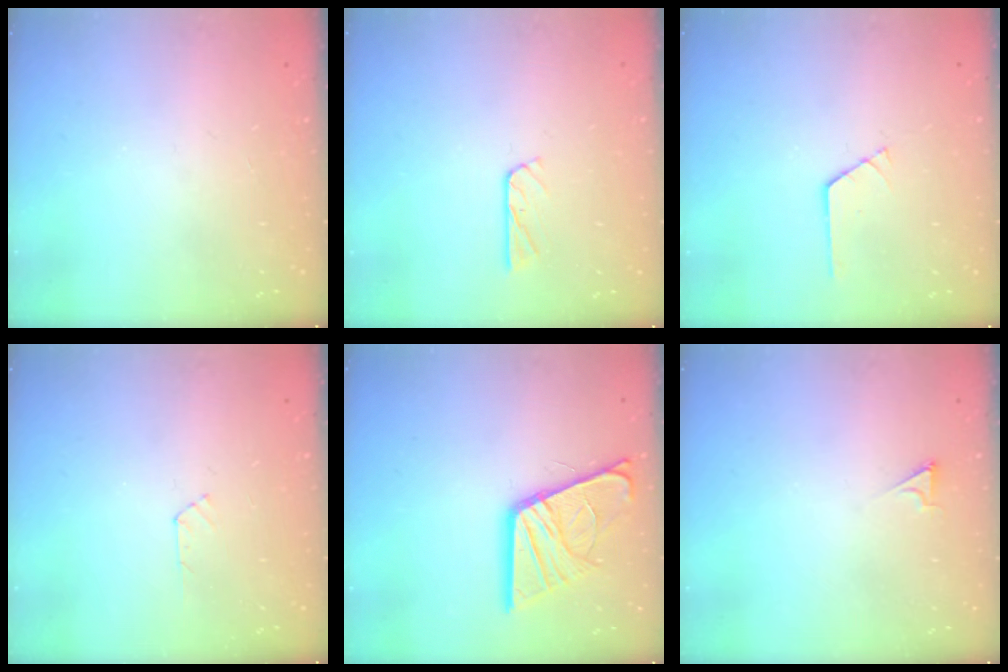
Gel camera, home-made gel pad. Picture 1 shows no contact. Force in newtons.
{"total": 3.7, "press": 3.6, "slide": 0.4}
{"total": 0.9, "press": 0.9, "slide": 0.1}
{"total": 3.3, "press": 3.2, "slide": 0.3}
{"total": 17.2, "press": 17.1, "slide": 1.9}
{"total": 2.1, "press": 2.1, "slide": 0.3}